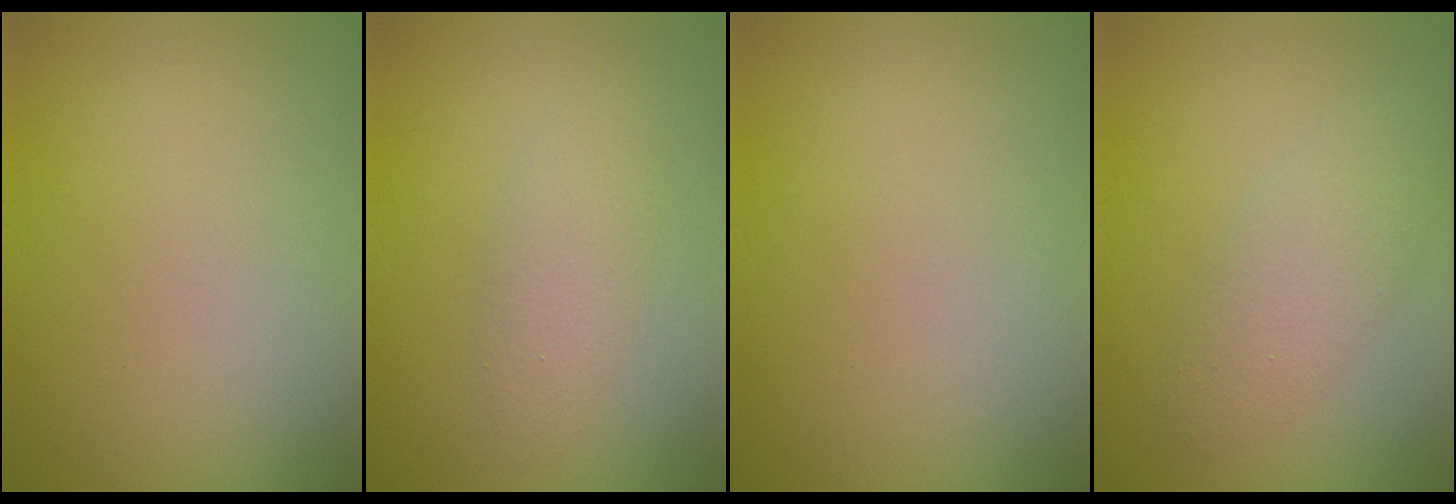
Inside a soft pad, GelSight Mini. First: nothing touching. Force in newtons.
{"total": 2.4, "press": 2.4, "slide": 0.1}
{"total": 0.0}
{"total": 3.2, "press": 3.2, "slide": 0.1}